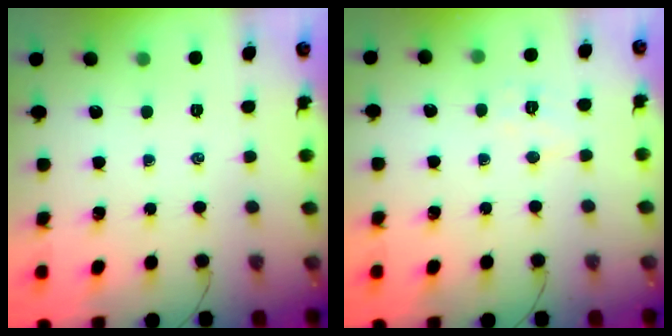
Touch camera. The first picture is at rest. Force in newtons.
{"total": 5.4, "press": 5.3, "slide": 0.8}